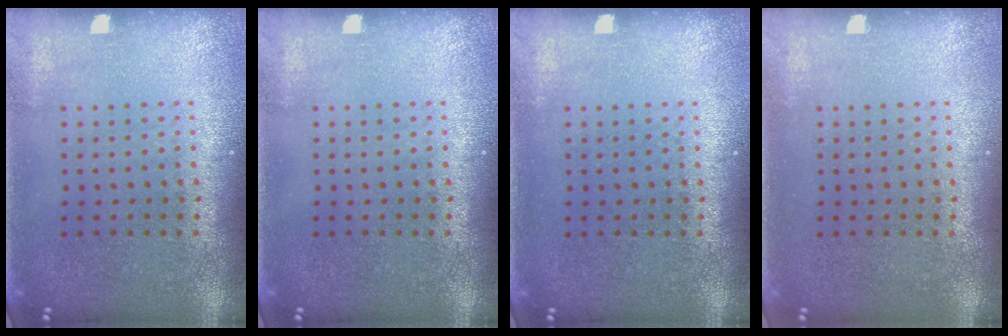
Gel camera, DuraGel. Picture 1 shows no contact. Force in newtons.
{"total": 0.0}
{"total": 0.0}
{"total": 0.0}